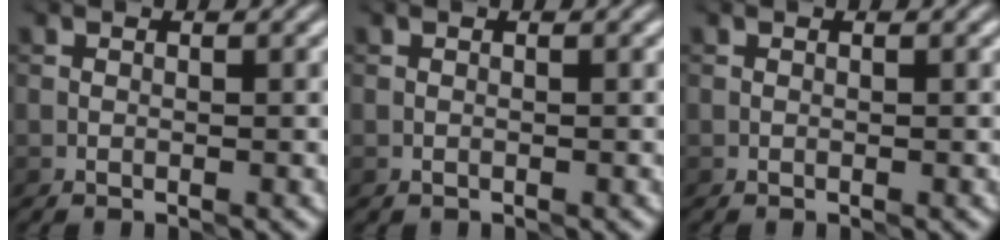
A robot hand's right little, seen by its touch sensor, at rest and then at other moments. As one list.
[{"total": 0.0}, {"total": 0.0}]